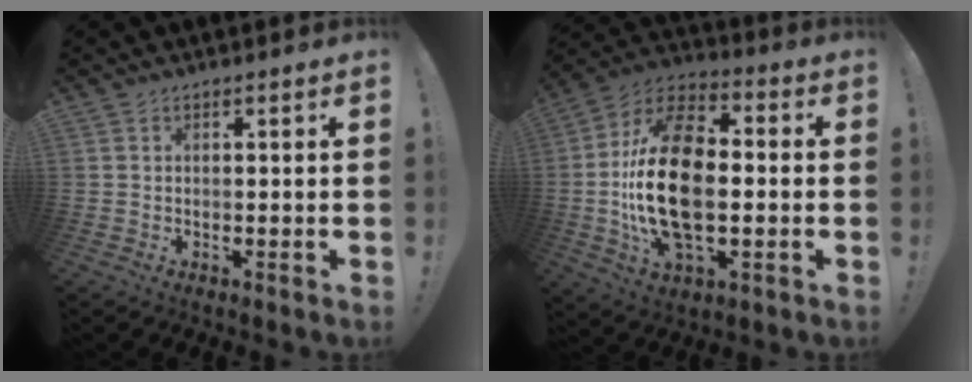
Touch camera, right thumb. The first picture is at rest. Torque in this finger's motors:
{"motor_torque": [2.32, 2.70, 2.09, -0.68, 0.32]}